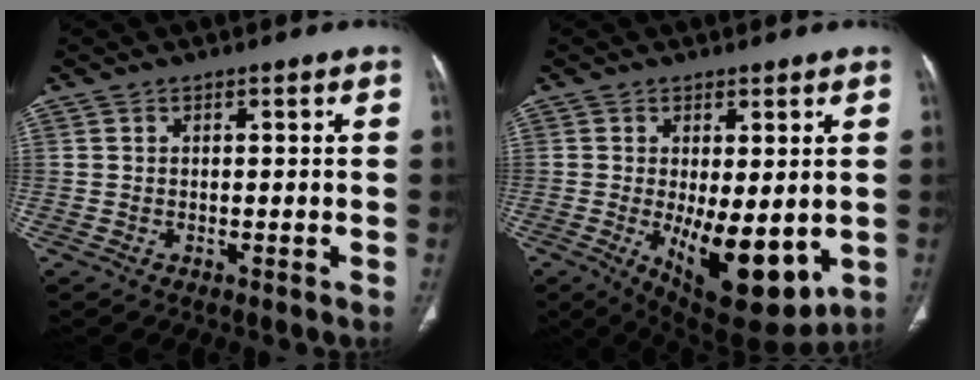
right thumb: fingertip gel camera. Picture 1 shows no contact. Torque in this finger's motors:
{"motor_torque": [1.30, 2.61, 0.17, 0.00, 0.42]}